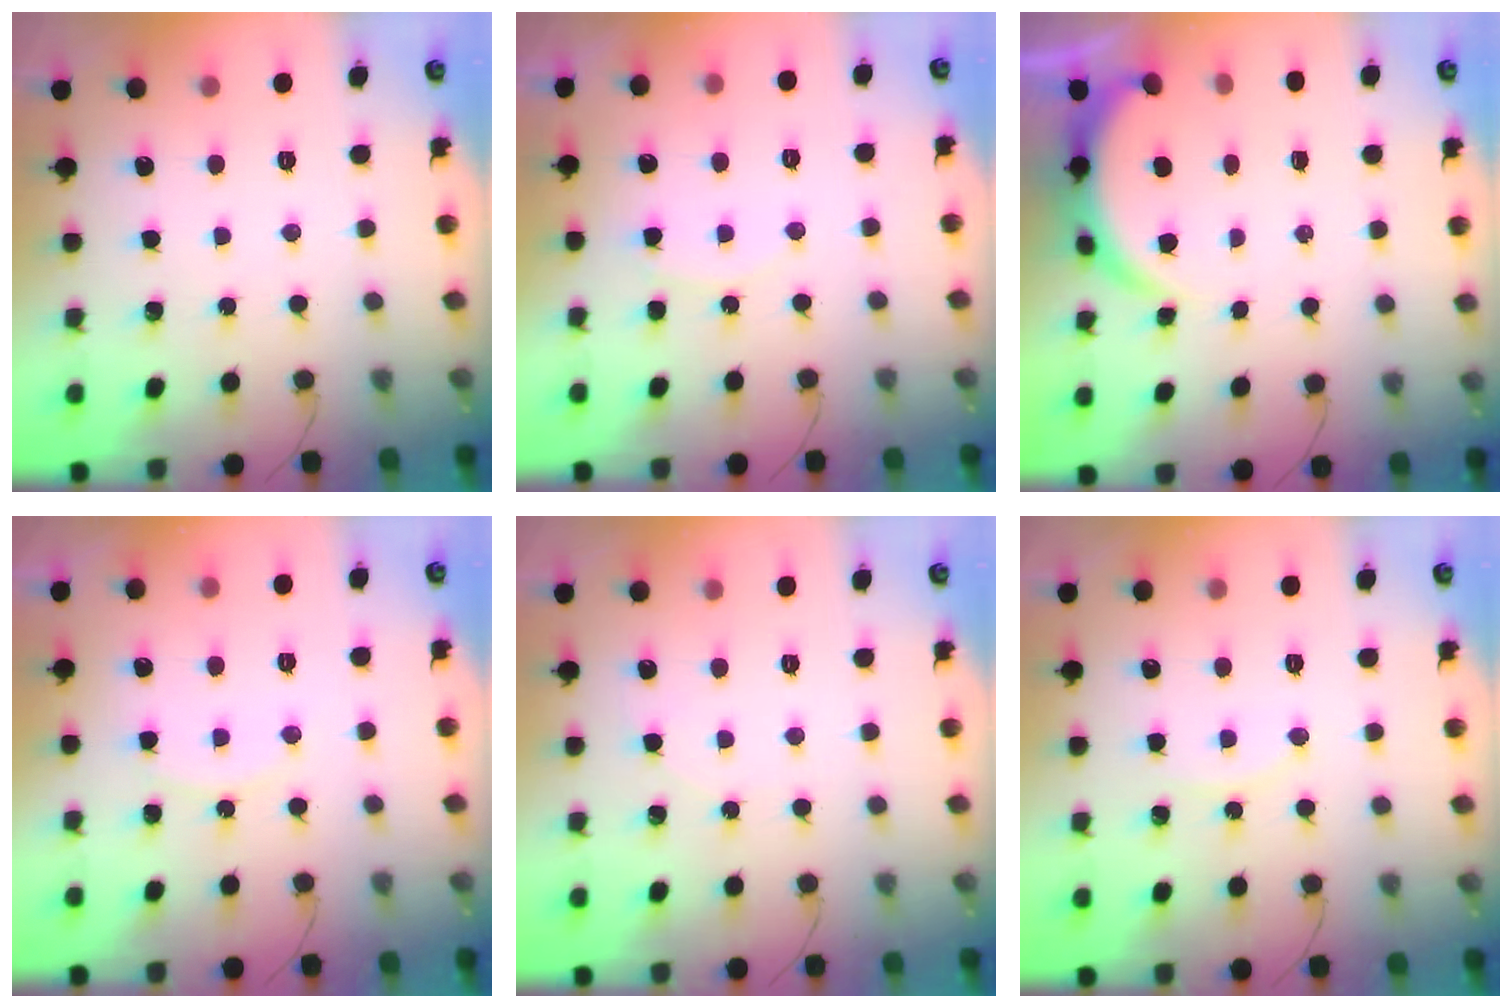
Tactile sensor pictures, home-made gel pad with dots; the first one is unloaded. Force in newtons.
{"total": 5.8, "press": 5.8, "slide": 0.6}
{"total": 4.3, "press": 4.3, "slide": 0.6}
{"total": 6.4, "press": 6.4, "slide": 0.7}
{"total": 3.9, "press": 3.3, "slide": 2.2}
{"total": 5.9, "press": 5.9, "slide": 0.2}